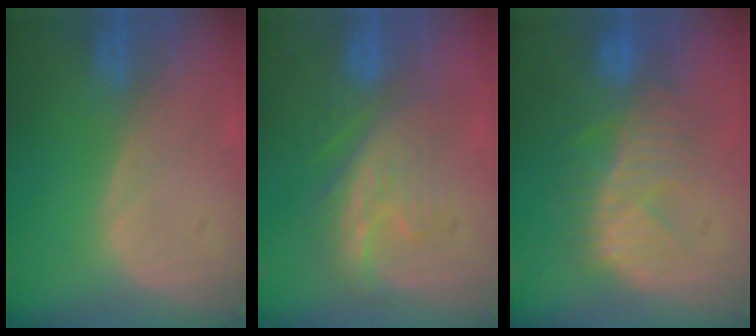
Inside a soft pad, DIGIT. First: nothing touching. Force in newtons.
{"total": 7.6, "press": 7.4, "slide": 1.7}
{"total": 10.1, "press": 8.9, "slide": 4.7}